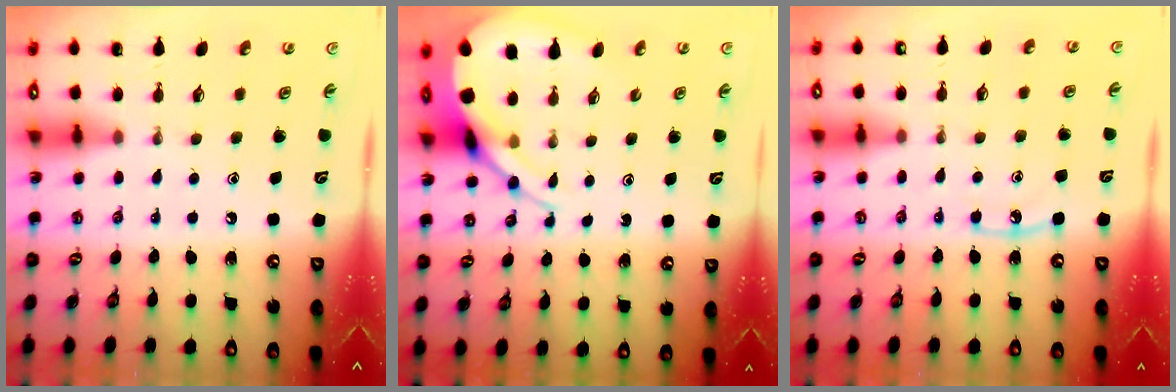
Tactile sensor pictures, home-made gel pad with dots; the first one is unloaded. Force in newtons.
{"total": 8.8, "press": 8.7, "slide": 0.9}
{"total": 6.2, "press": 6.2, "slide": 0.6}